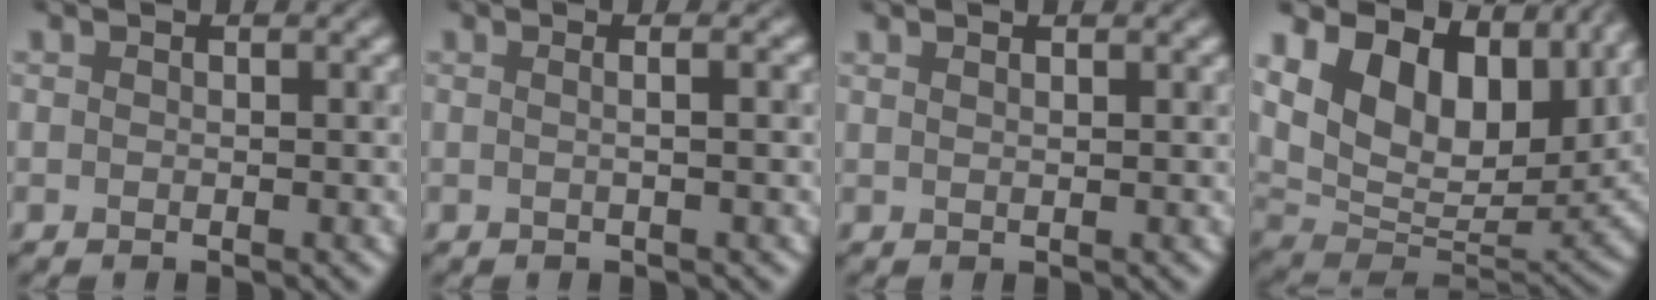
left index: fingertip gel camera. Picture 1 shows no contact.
{"total": 2.5, "force": [0.5, 1.2, 2.1], "torque": [-0.009, 0.008, -0.019]}
{"total": 1.6, "force": [1.0, 0.6, 1.0], "torque": [0.000, 0.000, -0.001]}
{"total": 15.4, "force": [7.4, 9.1, 9.9], "torque": [-0.193, 0.021, 0.144]}